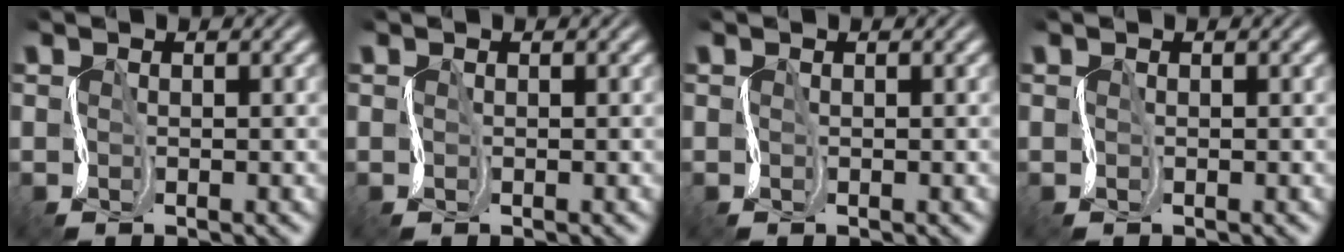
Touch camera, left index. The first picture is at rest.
{"total": 0.0}
{"total": 0.0}
{"total": 0.0}